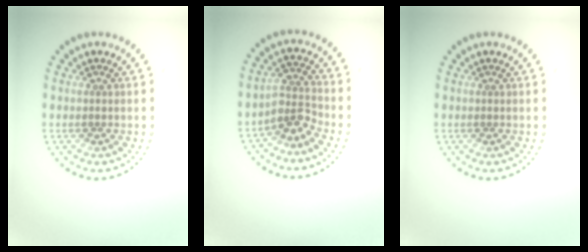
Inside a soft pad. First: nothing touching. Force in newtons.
{"total": 2.8, "press": 2.0, "slide": 2.0}
{"total": 0.0}